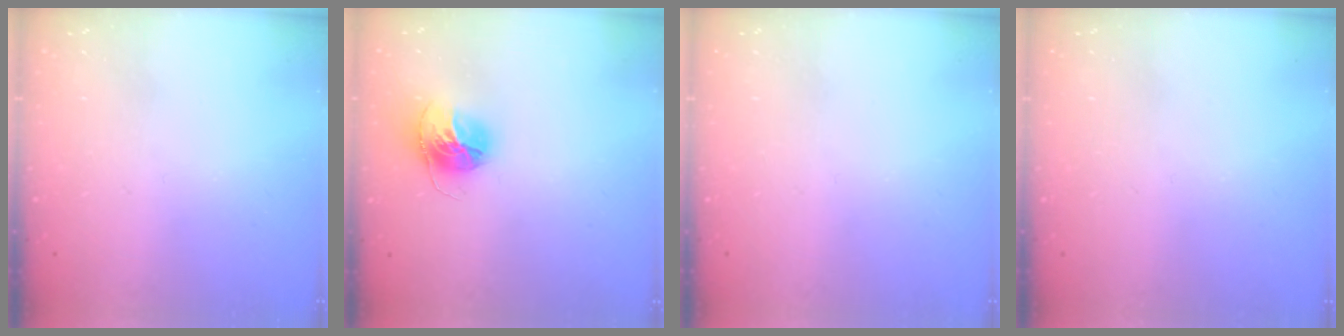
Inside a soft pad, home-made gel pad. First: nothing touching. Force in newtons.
{"total": 13.9, "press": 13.8, "slide": 1.4}
{"total": 0.0}
{"total": 0.0}